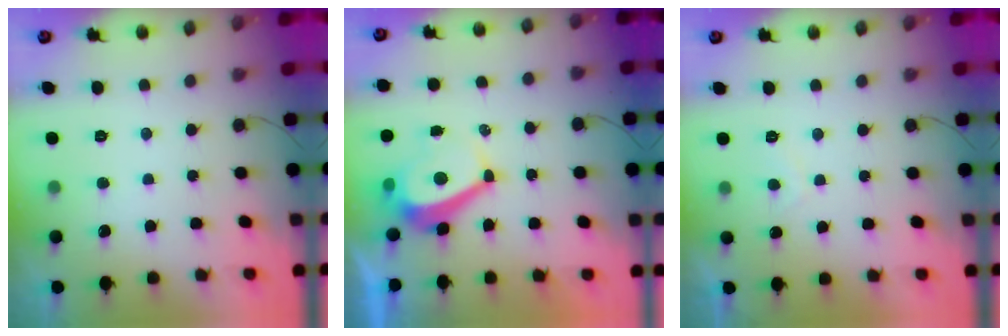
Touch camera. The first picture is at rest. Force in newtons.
{"total": 5.6, "press": 5.6, "slide": 0.6}
{"total": 0.9, "press": 0.7, "slide": 0.6}